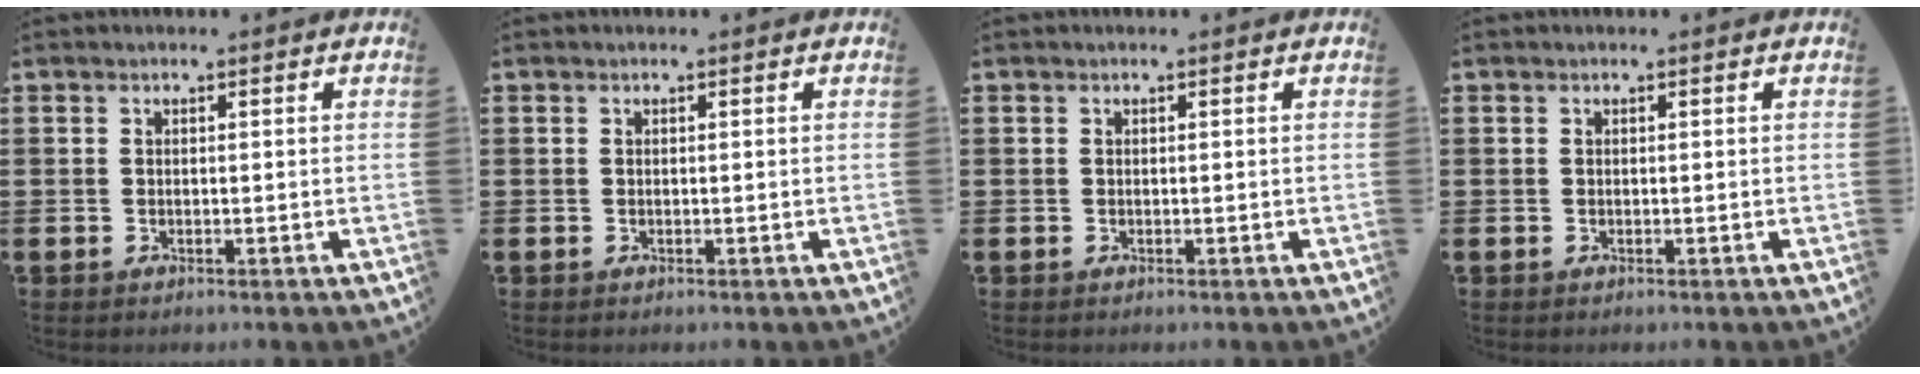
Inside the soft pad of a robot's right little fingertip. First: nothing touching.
{"total": 0.0}
{"total": 0.0}
{"total": 0.0}